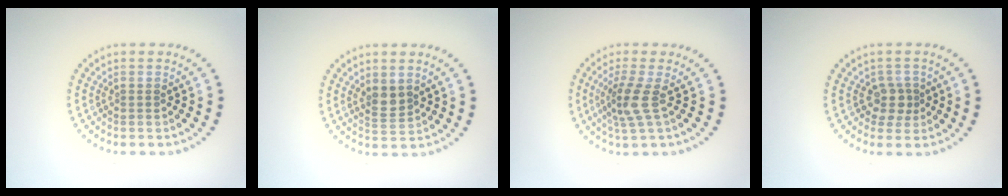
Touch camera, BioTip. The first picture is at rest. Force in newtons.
{"total": 2.0, "press": 1.7, "slide": 1.0}
{"total": 2.8, "press": 2.1, "slide": 1.8}
{"total": 2.1, "press": 1.7, "slide": 1.3}